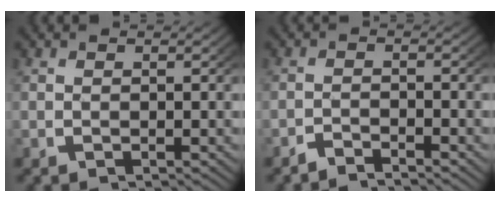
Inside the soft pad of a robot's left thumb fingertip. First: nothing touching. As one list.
[{"total": 1.7, "force": [-1.7, 0.2, 0.2], "torque": [0.002, -0.002, -0.037]}]